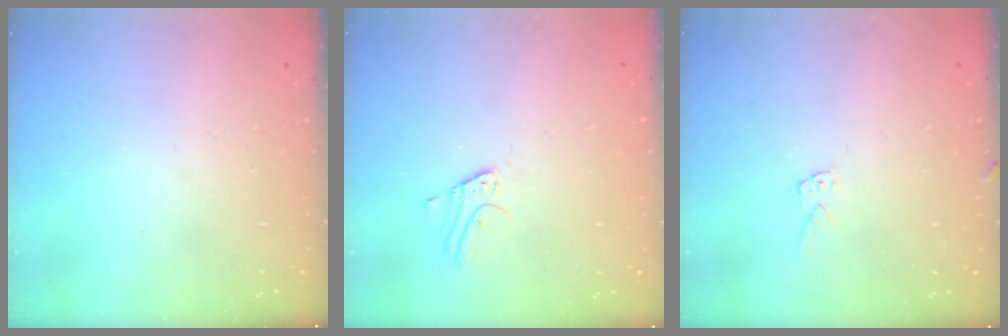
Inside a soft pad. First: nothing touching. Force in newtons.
{"total": 4.3, "press": 4.3, "slide": 0.4}
{"total": 5.2, "press": 5.2, "slide": 0.0}